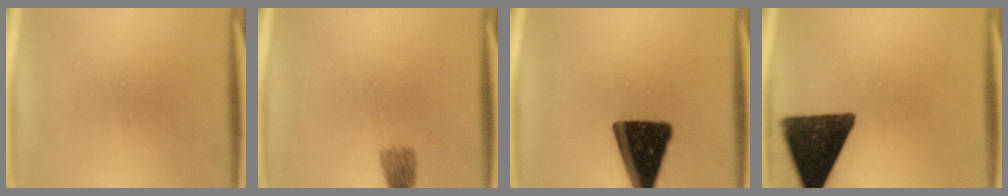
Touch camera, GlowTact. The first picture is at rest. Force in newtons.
{"total": 2.6}
{"total": 17.7}
{"total": 14.5}